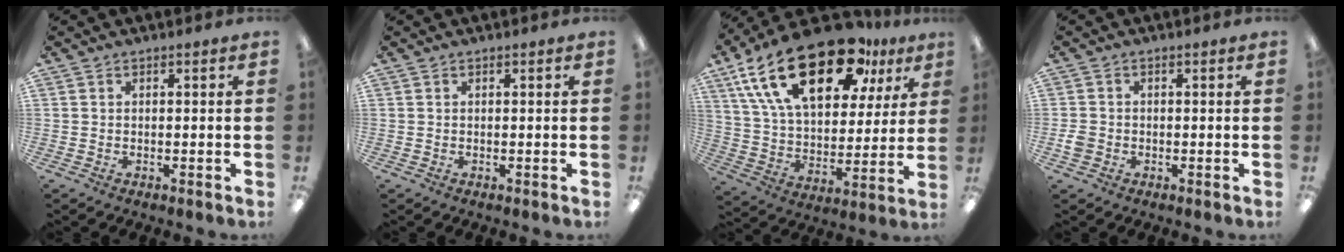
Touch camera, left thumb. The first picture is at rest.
{"total": 0.0}
{"total": 26.3, "force": [15.5, 12.4, 17.3], "torque": [-0.319, -0.074, 0.266]}
{"total": 2.5, "force": [-0.7, 2.1, 1.1], "torque": [-0.017, 0.005, -0.013]}